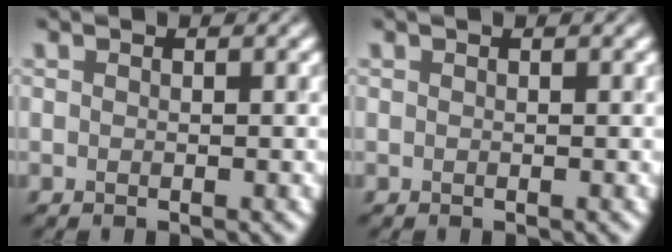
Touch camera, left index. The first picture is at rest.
{"total": 0.0}